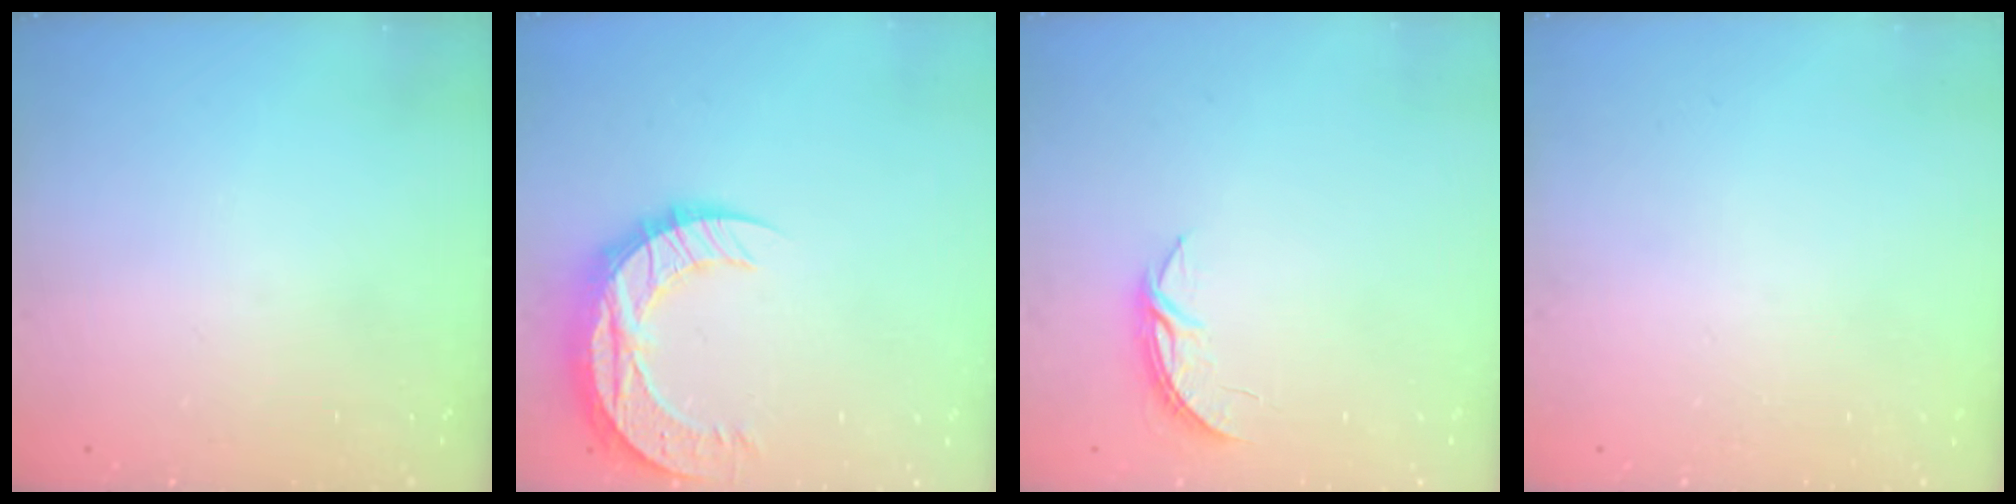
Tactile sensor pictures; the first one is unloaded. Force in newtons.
{"total": 12.8, "press": 12.8, "slide": 0.9}
{"total": 3.7, "press": 3.7, "slide": 0.3}
{"total": 0.0}